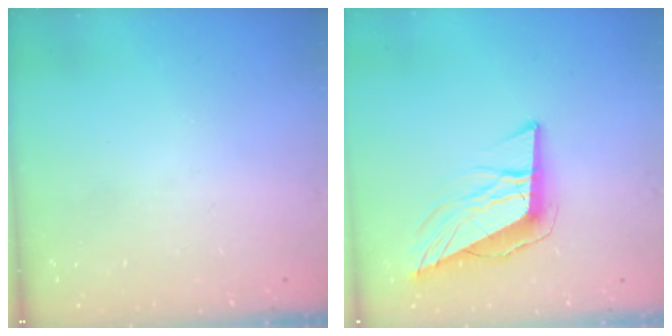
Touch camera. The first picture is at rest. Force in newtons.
{"total": 11.2, "press": 10.6, "slide": 3.7}